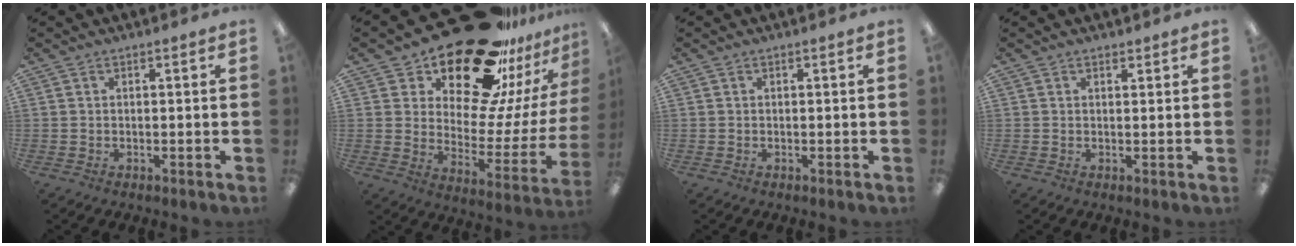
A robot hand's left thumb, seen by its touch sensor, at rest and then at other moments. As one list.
[{"total": 24.5, "force": [18.8, 10.2, 12.0], "torque": [-0.171, -0.139, 0.326]}, {"total": 0.0}, {"total": 1.1, "force": [1.0, 0.5, 0.3], "torque": [0.000, -0.004, 0.017]}]